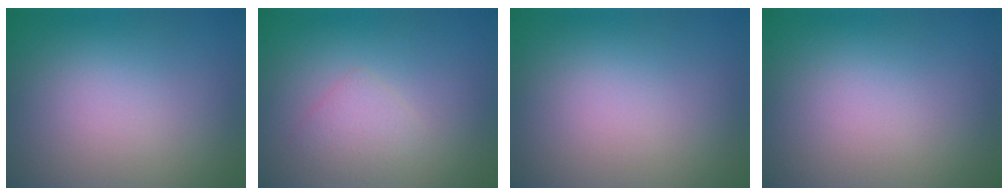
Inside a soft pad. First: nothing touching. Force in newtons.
{"total": 1.6, "press": 1.6, "slide": 0.1}
{"total": 0.0}
{"total": 0.0}